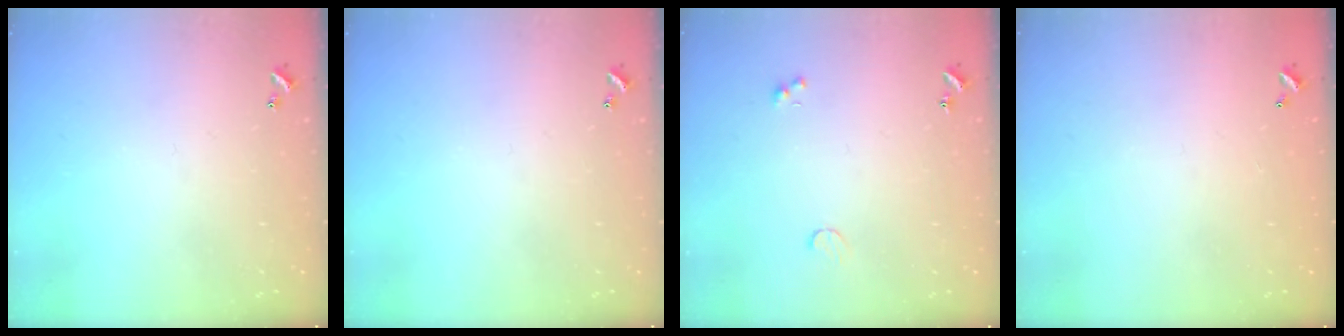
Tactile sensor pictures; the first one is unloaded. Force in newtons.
{"total": 0.0}
{"total": 1.1, "press": 1.0, "slide": 0.6}
{"total": 2.8, "press": 2.8, "slide": 0.1}